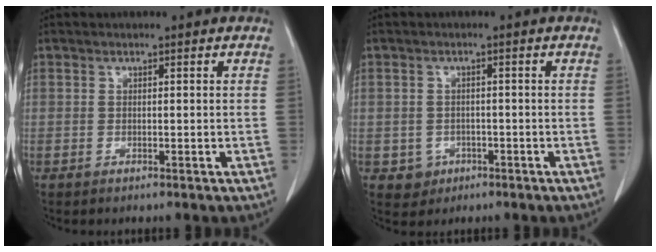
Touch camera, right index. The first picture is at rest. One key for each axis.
{"total": 3.1, "fx": -1.1, "fy": 2.9, "fz": 0.3, "tx": 0.002, "ty": 0.011, "tz": -0.007}